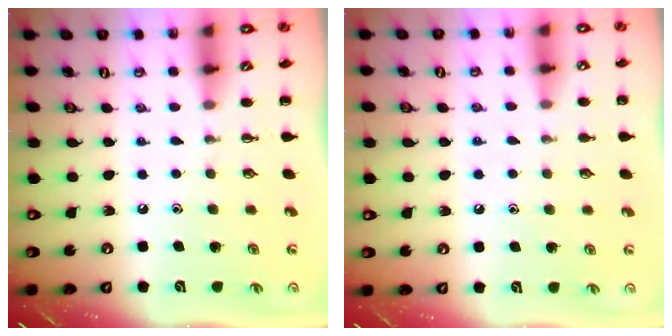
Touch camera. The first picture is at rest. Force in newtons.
{"total": 5.1, "press": 4.8, "slide": 1.6}